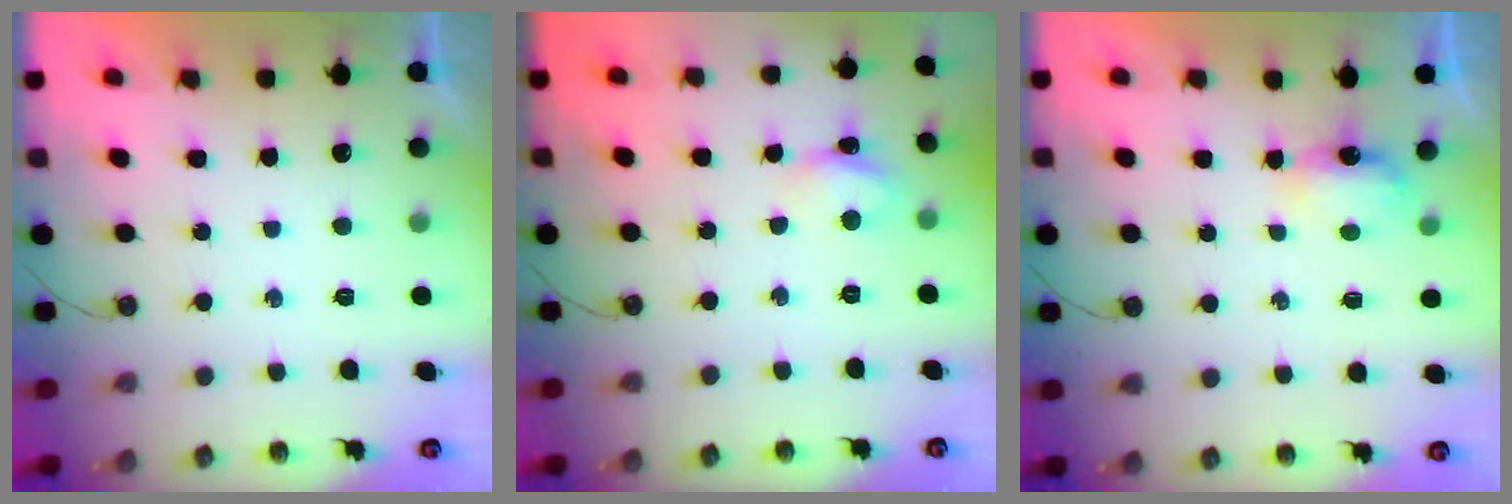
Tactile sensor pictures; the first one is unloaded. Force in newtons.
{"total": 3.8, "press": 3.8, "slide": 0.3}
{"total": 3.7, "press": 3.7, "slide": 0.4}